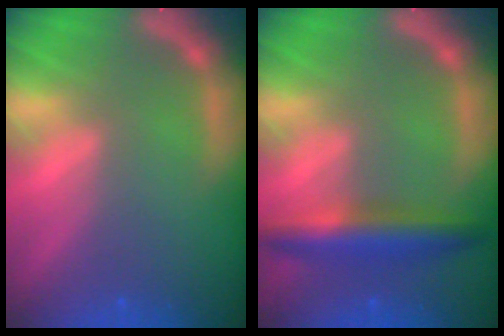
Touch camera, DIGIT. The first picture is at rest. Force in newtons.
{"total": 5.0}